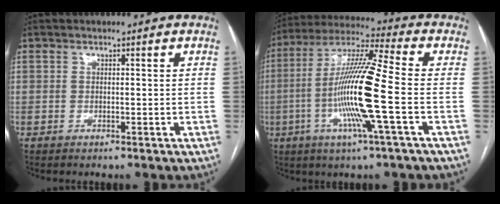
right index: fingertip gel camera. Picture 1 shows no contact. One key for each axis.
{"total": 15.6, "fx": -3.2, "fy": -0.7, "fz": 15.3, "tx": -0.298, "ty": -0.006, "tz": -0.072}